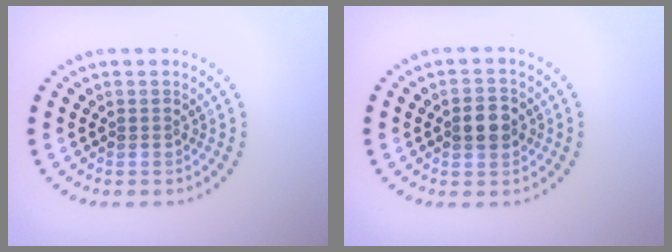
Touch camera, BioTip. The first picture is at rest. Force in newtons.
{"total": 2.7, "press": 2.7, "slide": 0.1}